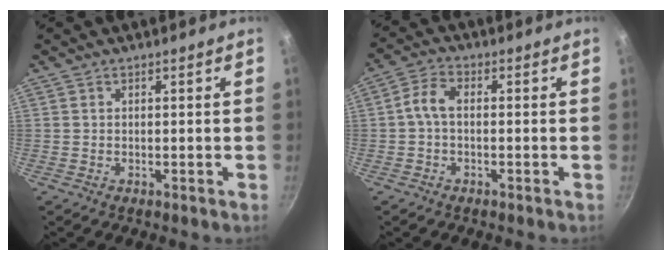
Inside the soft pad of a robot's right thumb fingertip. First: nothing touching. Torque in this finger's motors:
{"motor_torque": [1.23, 1.80, 1.56, -0.29, 0.11]}